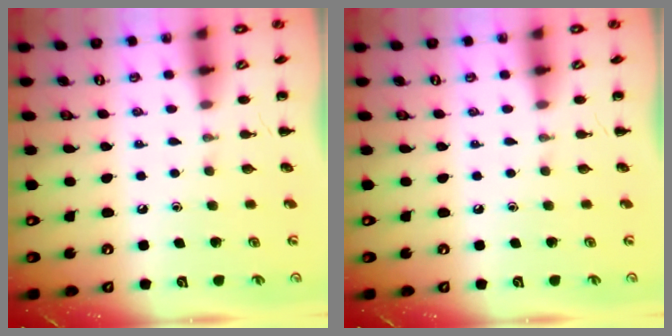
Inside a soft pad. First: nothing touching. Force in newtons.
{"total": 0.0}